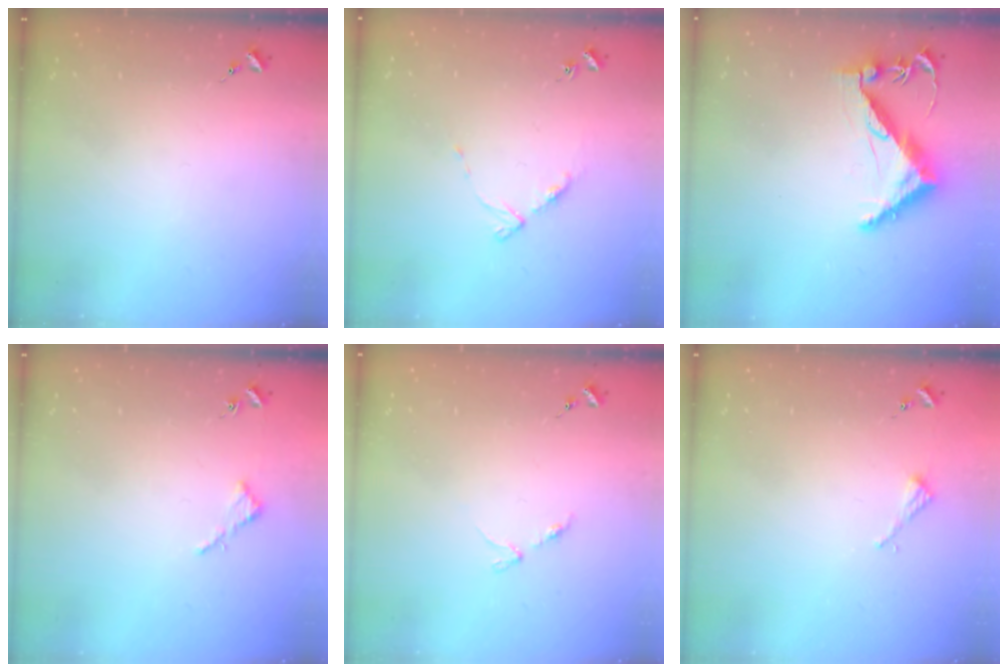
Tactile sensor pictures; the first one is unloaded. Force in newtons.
{"total": 5.2, "press": 5.1, "slide": 0.7}
{"total": 9.7, "press": 9.6, "slide": 1.0}
{"total": 2.6, "press": 2.6, "slide": 0.2}
{"total": 2.9, "press": 2.8, "slide": 0.4}
{"total": 2.2, "press": 2.2, "slide": 0.2}